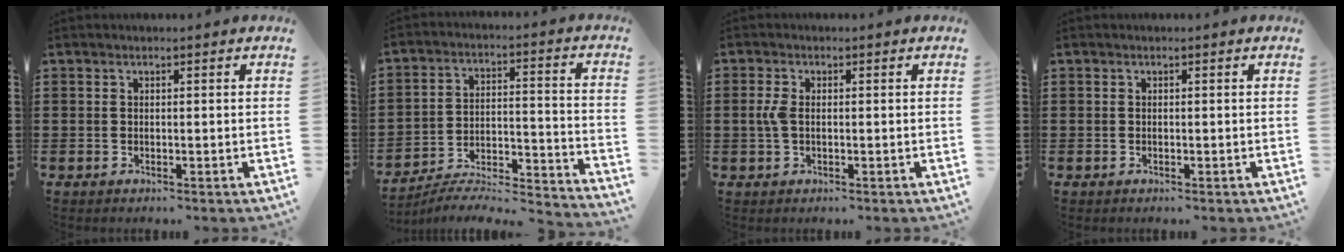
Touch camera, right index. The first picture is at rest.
{"total": 4.9, "force": [-4.5, 0.9, 1.7], "torque": [-0.029, -0.007, -0.092]}
{"total": 2.9, "force": [-0.2, 1.4, 2.5], "torque": [-0.072, -0.004, -0.011]}
{"total": 0.0}